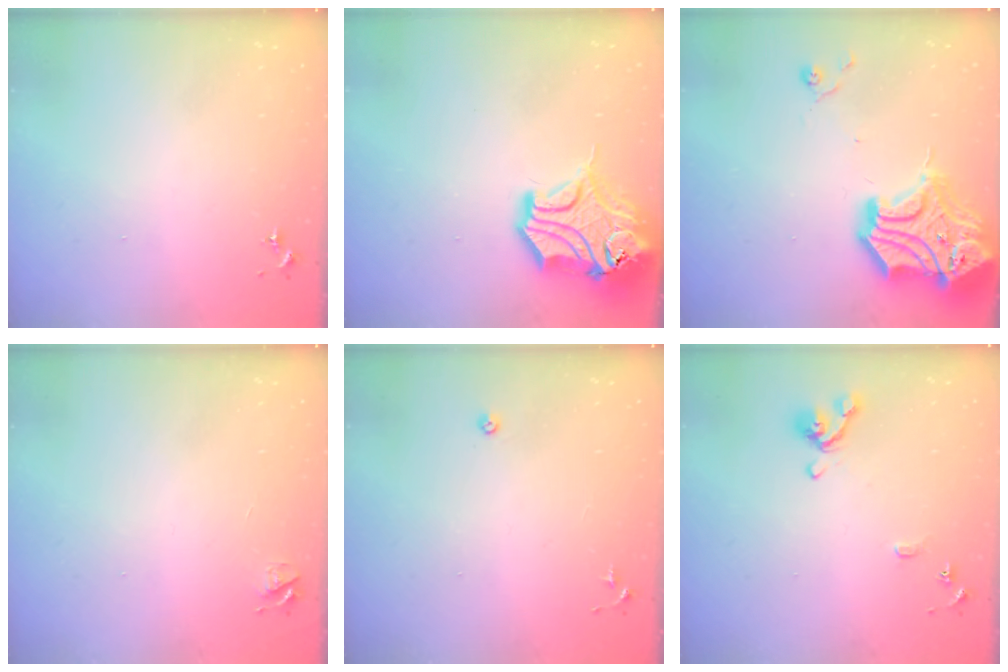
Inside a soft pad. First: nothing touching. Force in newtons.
{"total": 16.7, "press": 16.5, "slide": 2.5}
{"total": 21.9, "press": 21.7, "slide": 2.9}
{"total": 4.7, "press": 4.7, "slide": 0.6}
{"total": 3.4, "press": 3.3, "slide": 0.7}
{"total": 9.9, "press": 9.8, "slide": 1.3}